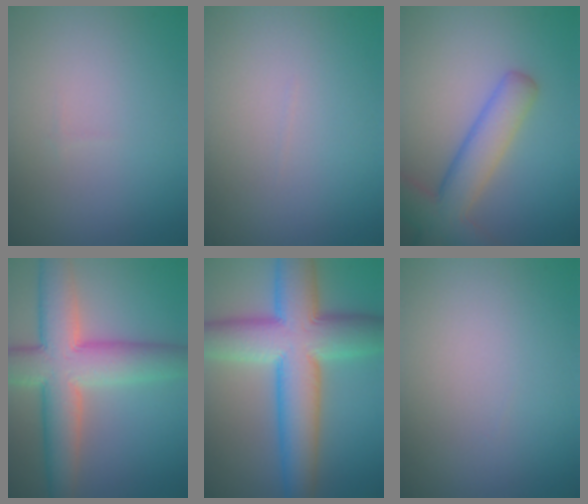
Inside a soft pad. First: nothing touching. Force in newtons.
{"total": 0.0}
{"total": 6.1, "press": 6.1, "slide": 0.4}
{"total": 9.4, "press": 9.4, "slide": 0.4}
{"total": 11.9, "press": 11.8, "slide": 0.4}
{"total": 0.0}